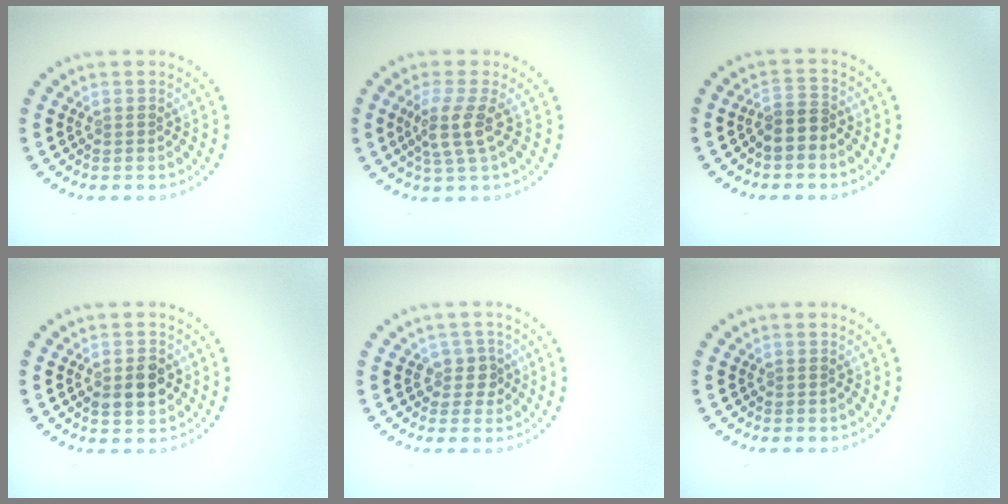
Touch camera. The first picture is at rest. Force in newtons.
{"total": 3.0, "press": 2.4, "slide": 1.9}
{"total": 1.7, "press": 1.3, "slide": 1.1}
{"total": 2.8, "press": 2.8, "slide": 0.3}
{"total": 1.9, "press": 1.5, "slide": 1.1}
{"total": 0.0}